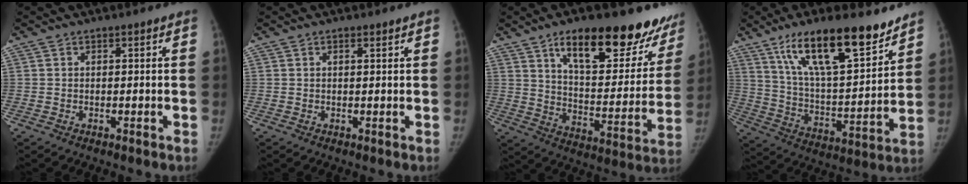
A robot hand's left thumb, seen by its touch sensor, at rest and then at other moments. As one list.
[{"total": 0.8, "force": [0.5, 0.1, 0.6], "torque": [-0.009, -0.001, 0.009]}, {"total": 25.6, "force": [16.8, 10.3, 16.3], "torque": [-0.171, -0.067, 0.247]}, {"total": 21.1, "force": [14.2, 6.1, 14.5], "torque": [-0.214, -0.065, 0.247]}]